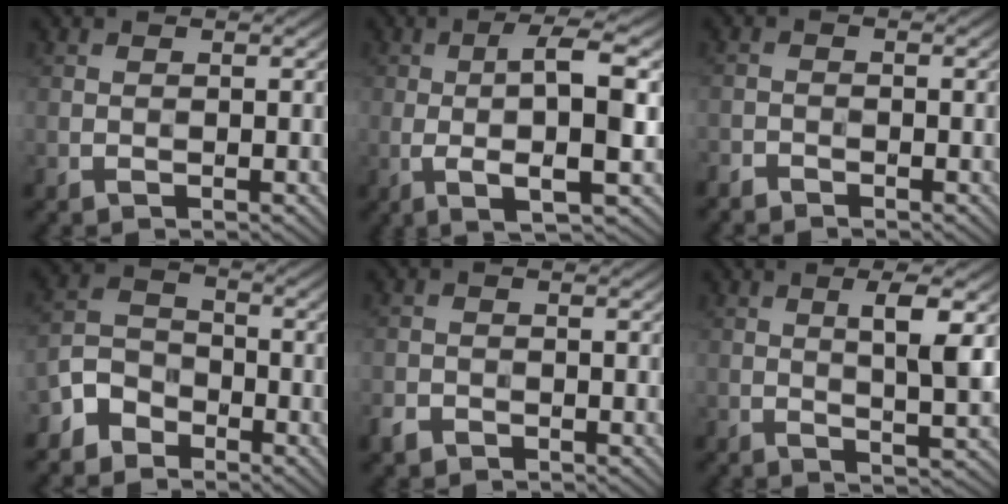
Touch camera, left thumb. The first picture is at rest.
{"total": 7.4, "force": [0.3, 1.3, 7.3], "torque": [-0.123, 0.016, 0.001]}
{"total": 2.0, "force": [-2.0, 0.2, 0.0], "torque": [-0.002, -0.009, -0.035]}
{"total": 5.1, "force": [-3.9, 3.0, 1.4], "torque": [-0.038, -0.005, -0.093]}
{"total": 2.2, "force": [-1.8, 1.1, 0.7], "torque": [-0.016, -0.012, -0.038]}
{"total": 4.1, "force": [1.6, 0.2, 3.7], "torque": [-0.065, 0.006, 0.031]}